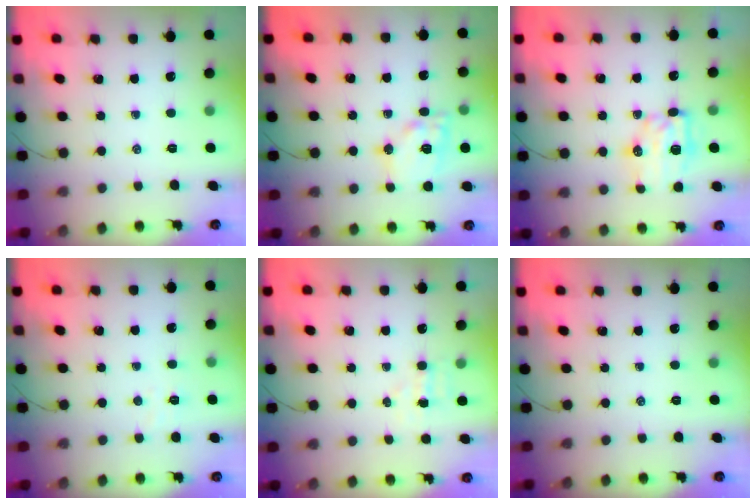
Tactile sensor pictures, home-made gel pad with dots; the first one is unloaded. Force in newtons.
{"total": 13.6, "press": 13.4, "slide": 2.3}
{"total": 7.7, "press": 7.7, "slide": 0.6}
{"total": 2.5, "press": 2.4, "slide": 0.8}
{"total": 3.5, "press": 3.3, "slide": 1.1}
{"total": 0.0}